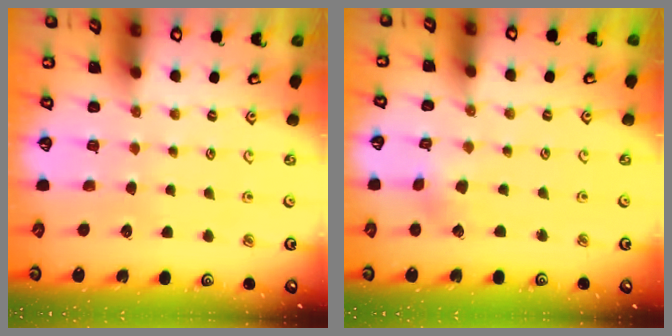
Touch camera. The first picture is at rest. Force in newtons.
{"total": 2.0, "press": 2.0, "slide": 0.1}